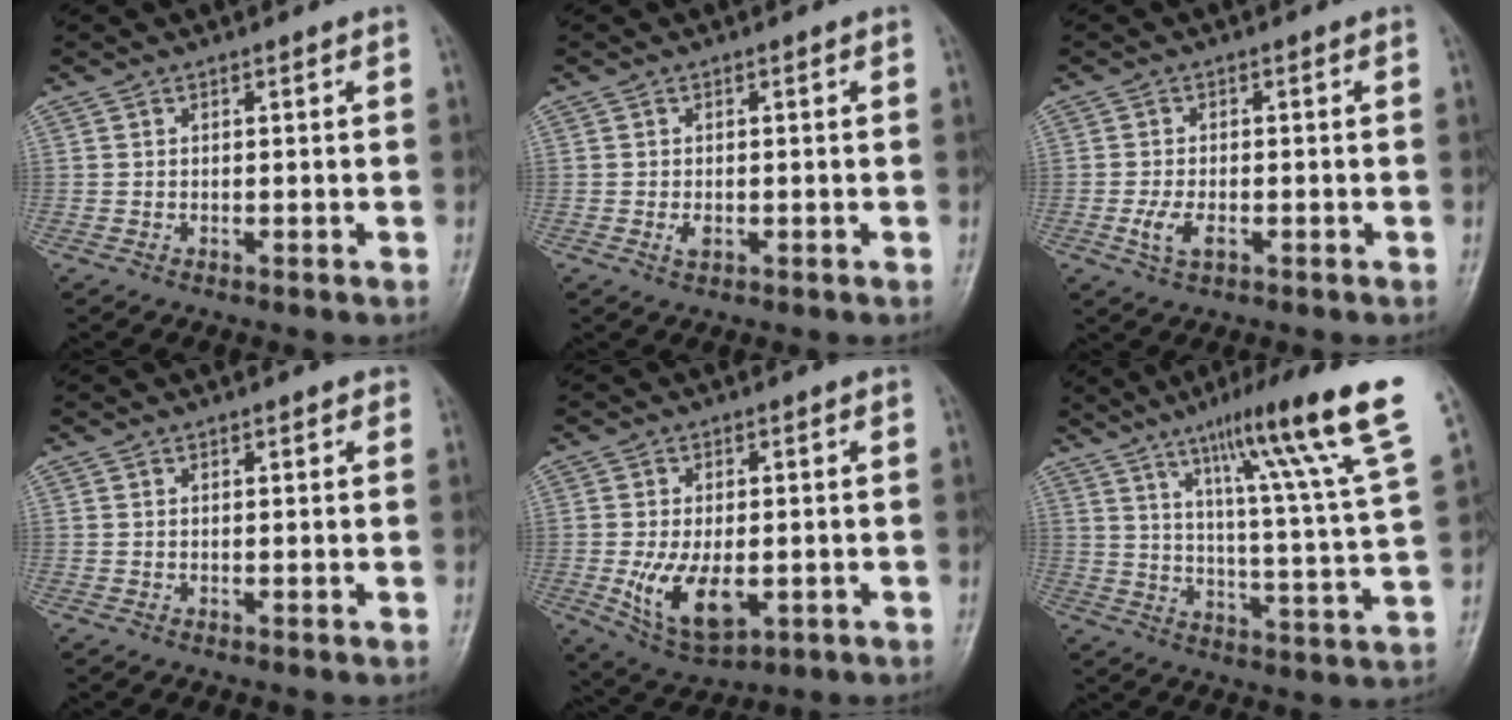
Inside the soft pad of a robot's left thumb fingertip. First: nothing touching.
{"total": 1.6, "force": [-0.4, 0.9, 1.3], "torque": [-0.024, 0.003, -0.006]}
{"total": 3.8, "force": [-1.3, 1.9, 3.0], "torque": [-0.066, 0.003, -0.022]}
{"total": 1.1, "force": [0.7, 0.5, 0.8], "torque": [-0.008, 0.000, 0.006]}
{"total": 10.1, "force": [-2.0, 5.4, 8.3], "torque": [-0.143, -0.009, -0.019]}
{"total": 22.1, "force": [13.6, 0.6, 17.4], "torque": [-0.239, -0.055, 0.195]}